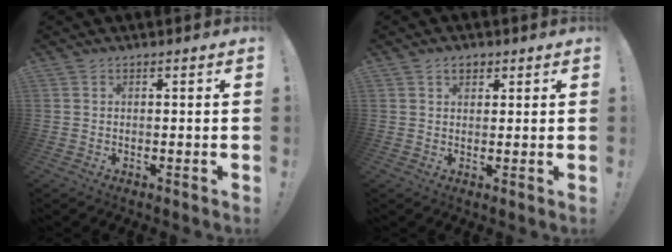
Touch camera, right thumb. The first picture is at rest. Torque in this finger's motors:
{"motor_torque": [0.02, 0.25, 0.18, -0.06, 0.00]}